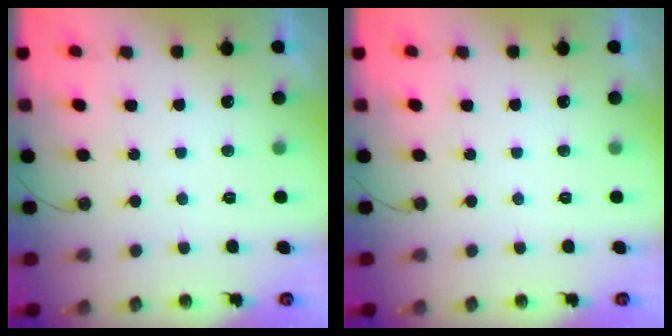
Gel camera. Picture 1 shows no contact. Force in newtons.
{"total": 0.0}